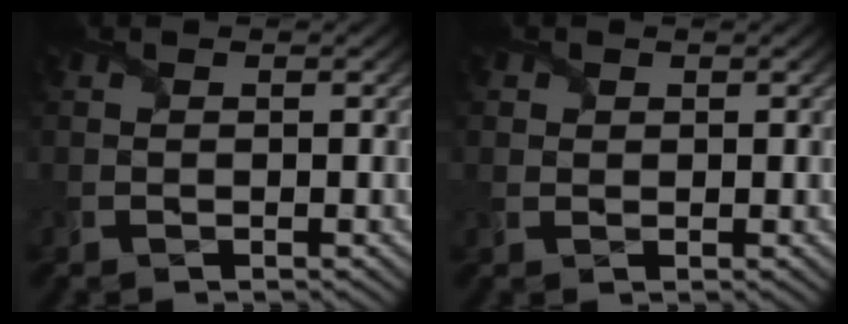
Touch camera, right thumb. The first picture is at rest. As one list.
[{"total": 2.1, "force": [1.0, 1.8, 0.5], "torque": [-0.020, -0.008, 0.018]}]